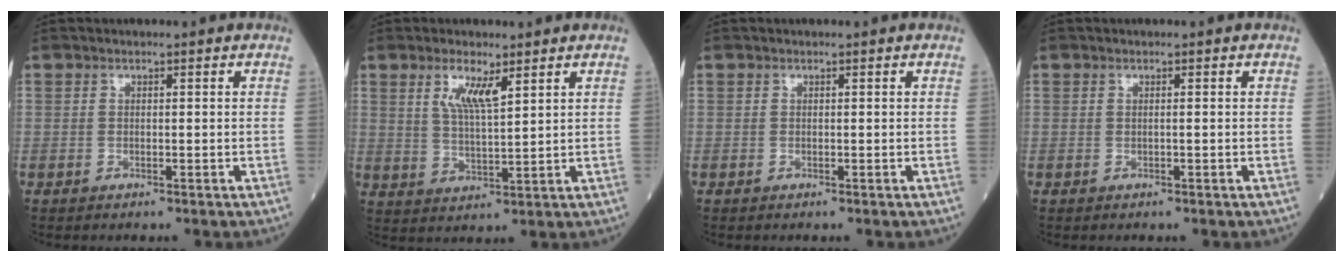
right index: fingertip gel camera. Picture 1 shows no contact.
{"total": 5.4, "force": [2.9, 1.0, 4.4], "torque": [-0.093, -0.004, 0.057]}
{"total": 0.0}
{"total": 0.0}